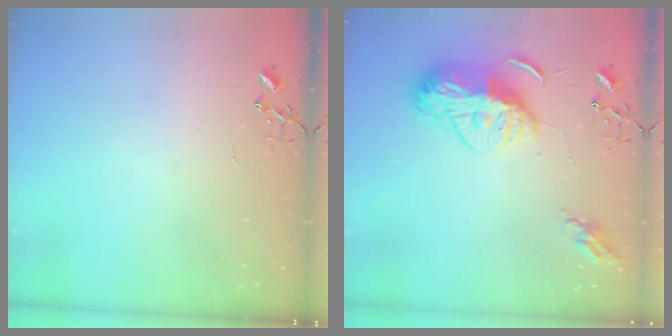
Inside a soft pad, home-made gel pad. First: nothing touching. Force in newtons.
{"total": 14.4, "press": 14.3, "slide": 1.2}